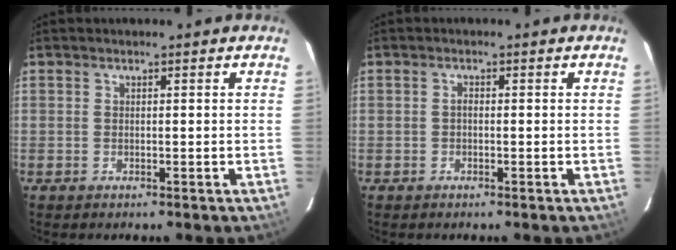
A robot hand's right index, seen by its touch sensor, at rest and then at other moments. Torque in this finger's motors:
{"motor_torque": [0.15, -0.04, 0.18, 0.03]}